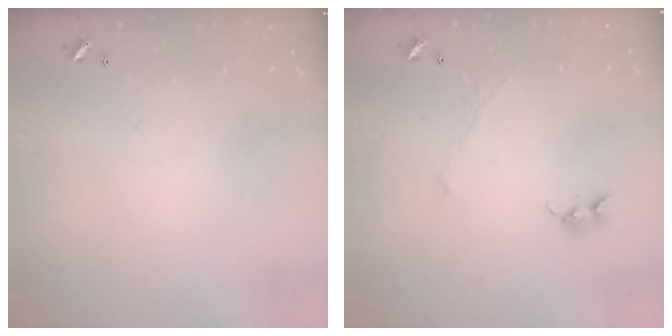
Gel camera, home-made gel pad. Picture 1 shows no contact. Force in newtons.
{"total": 0.8, "press": 0.7, "slide": 0.5}